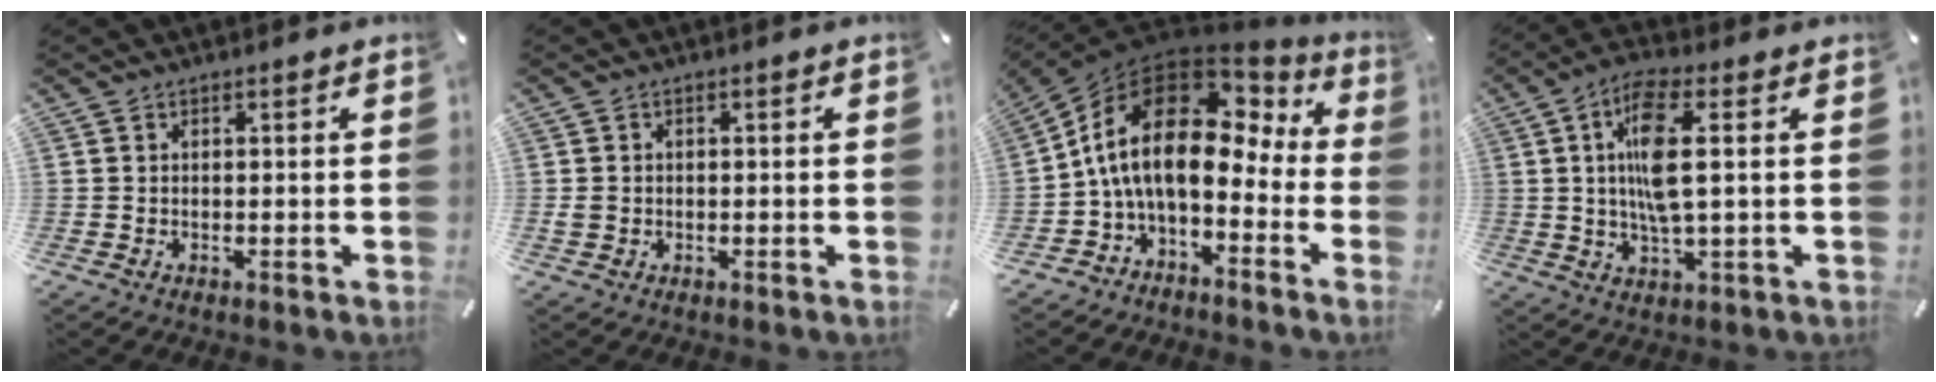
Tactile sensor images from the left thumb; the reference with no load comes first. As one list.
[{"total": 1.6, "force": [-0.3, 1.4, 0.7], "torque": [-0.013, 0.005, -0.008]}, {"total": 16.9, "force": [1.2, 9.6, 13.8], "torque": [-0.283, -0.014, 0.016]}, {"total": 10.7, "force": [1.5, 2.9, 10.2], "torque": [-0.211, -0.003, 0.021]}]